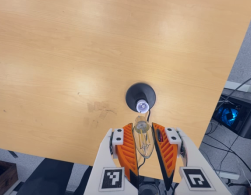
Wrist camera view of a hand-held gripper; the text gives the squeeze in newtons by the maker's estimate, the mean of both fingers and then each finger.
{"total": 12.3, "left": 13.0, "right": 11.7}